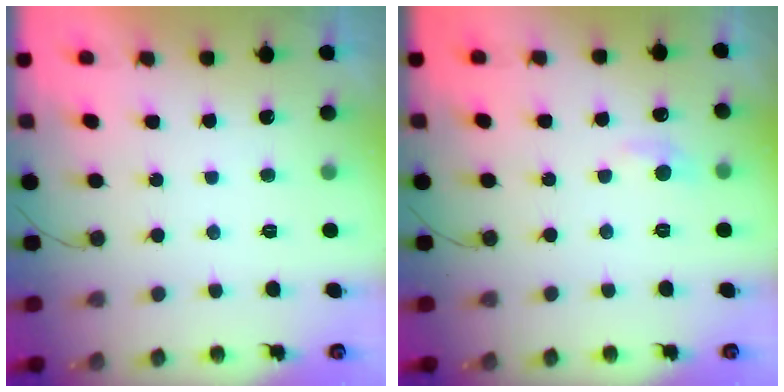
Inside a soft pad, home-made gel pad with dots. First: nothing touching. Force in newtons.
{"total": 5.5, "press": 5.4, "slide": 0.8}